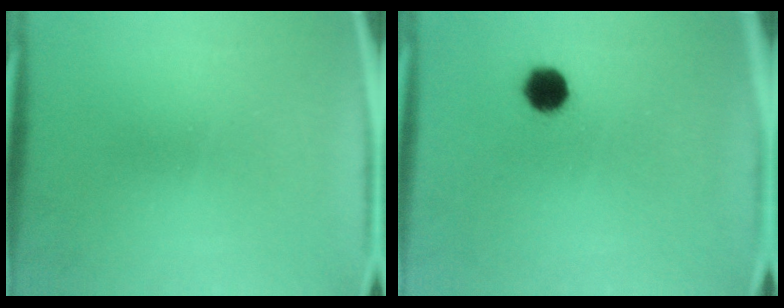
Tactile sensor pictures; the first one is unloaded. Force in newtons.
{"total": 5.5}